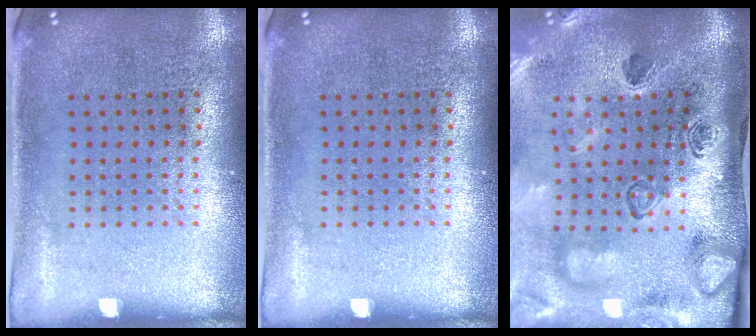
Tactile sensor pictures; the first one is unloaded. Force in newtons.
{"total": 0.0}
{"total": 4.5, "press": 3.2, "slide": 3.2}